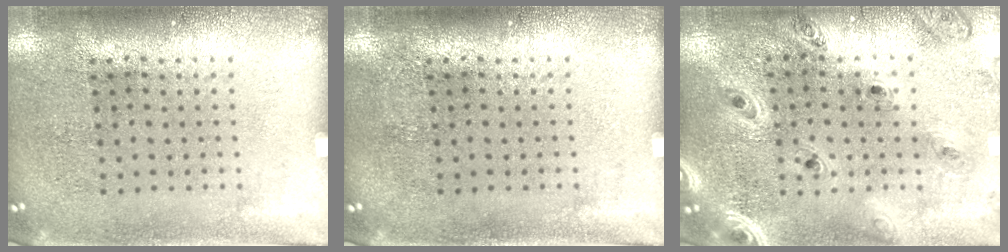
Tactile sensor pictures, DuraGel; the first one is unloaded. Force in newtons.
{"total": 0.0}
{"total": 1.4, "press": 1.3, "slide": 0.2}